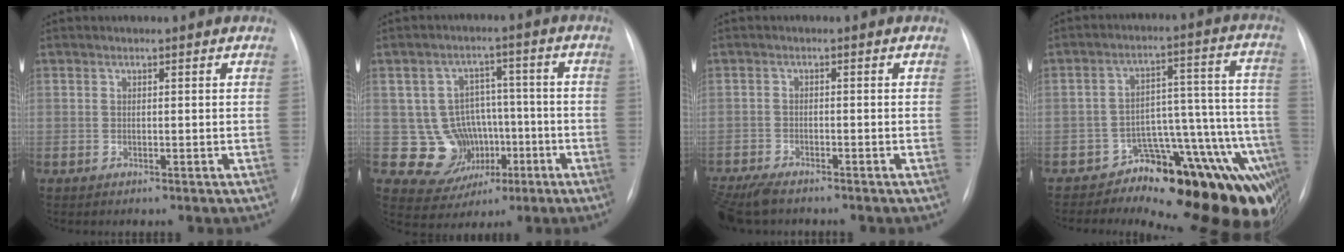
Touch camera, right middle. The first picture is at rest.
{"total": 8.9, "force": [-1.8, 8.5, 2.0], "torque": [-0.025, 0.033, -0.016]}
{"total": 6.9, "force": [-5.7, 1.9, 3.4], "torque": [-0.060, -0.017, -0.099]}
{"total": 19.0, "force": [-13.3, 6.0, 12.2], "torque": [-0.027, 0.076, -0.163]}